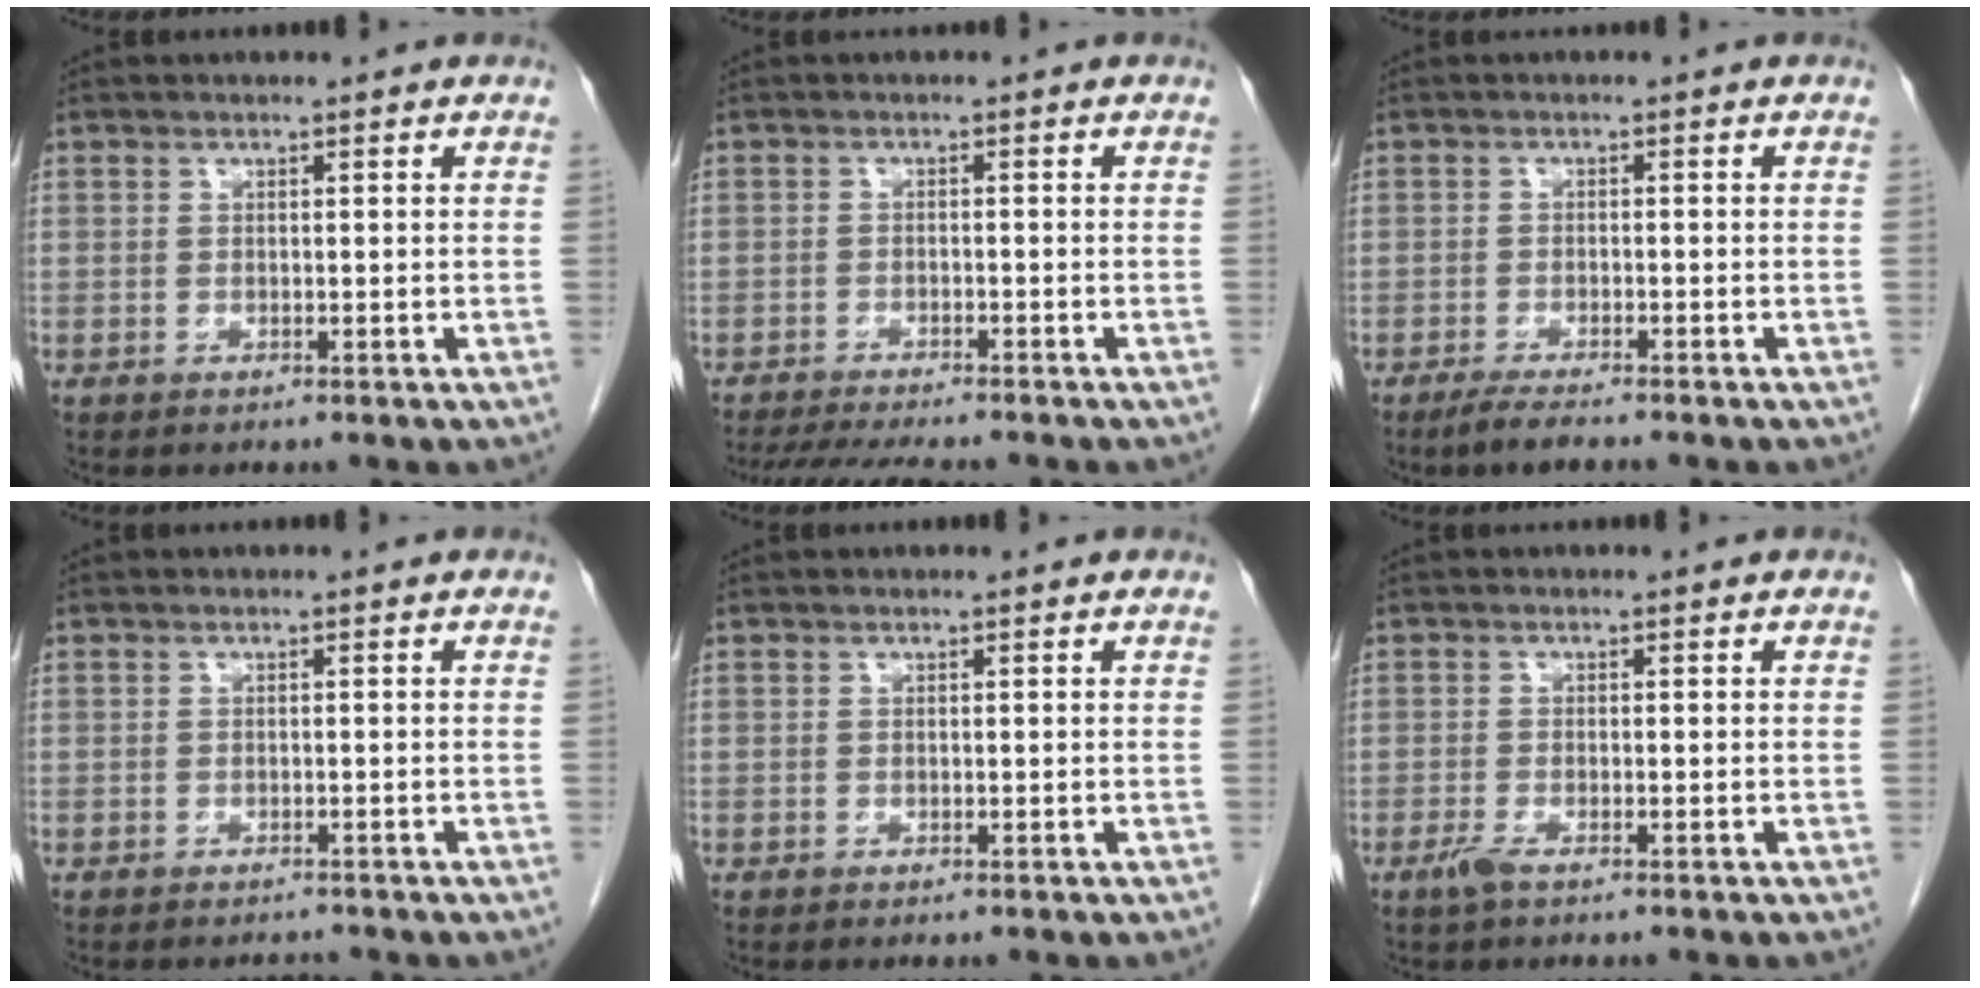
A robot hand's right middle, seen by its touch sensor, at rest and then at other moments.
{"total": 9.1, "force": [-8.1, 0.9, 4.1], "torque": [-0.062, -0.016, -0.122]}
{"total": 3.0, "force": [-2.5, 0.1, 1.7], "torque": [-0.039, -0.008, -0.046]}
{"total": 1.0, "force": [-1.0, 0.1, -0.2], "torque": [-0.001, -0.006, -0.012]}
{"total": 0.0}
{"total": 1.7, "force": [-1.1, 0.2, 1.2], "torque": [-0.032, -0.004, -0.024]}